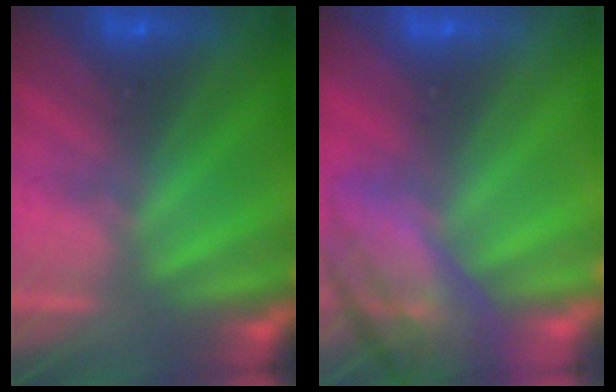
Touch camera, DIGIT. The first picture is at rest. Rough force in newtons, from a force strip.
{"total": 7.4}